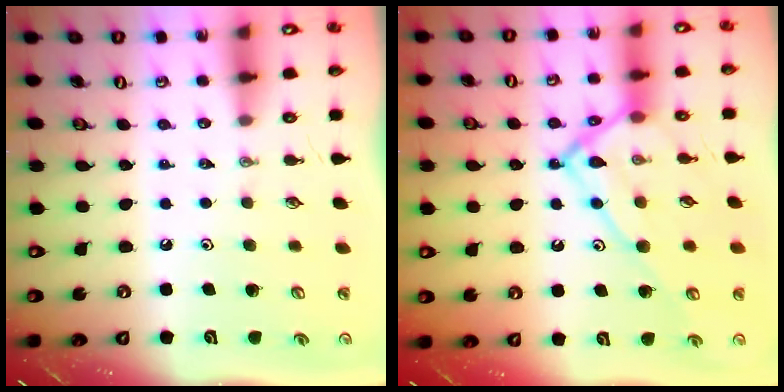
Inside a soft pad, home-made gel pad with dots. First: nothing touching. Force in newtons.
{"total": 17.9, "press": 17.8, "slide": 1.6}